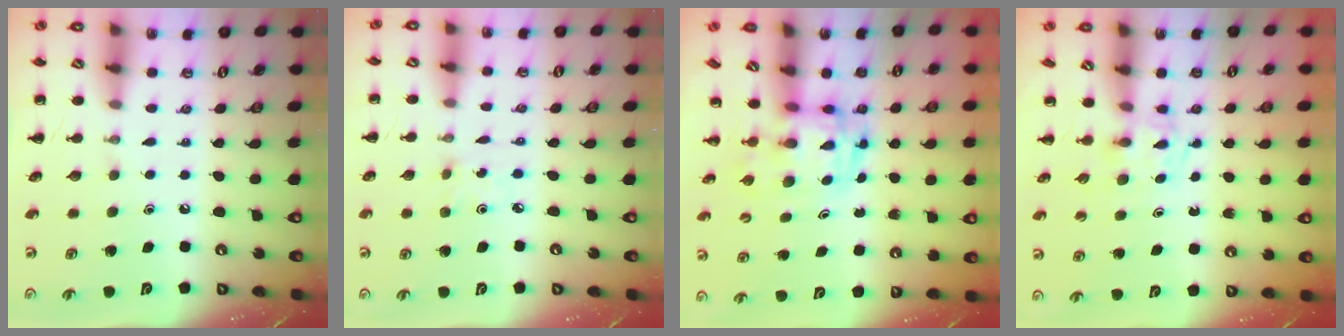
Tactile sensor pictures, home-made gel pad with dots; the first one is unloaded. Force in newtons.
{"total": 1.2, "press": 1.1, "slide": 0.4}
{"total": 2.8, "press": 2.7, "slide": 0.5}
{"total": 2.7, "press": 2.5, "slide": 1.0}